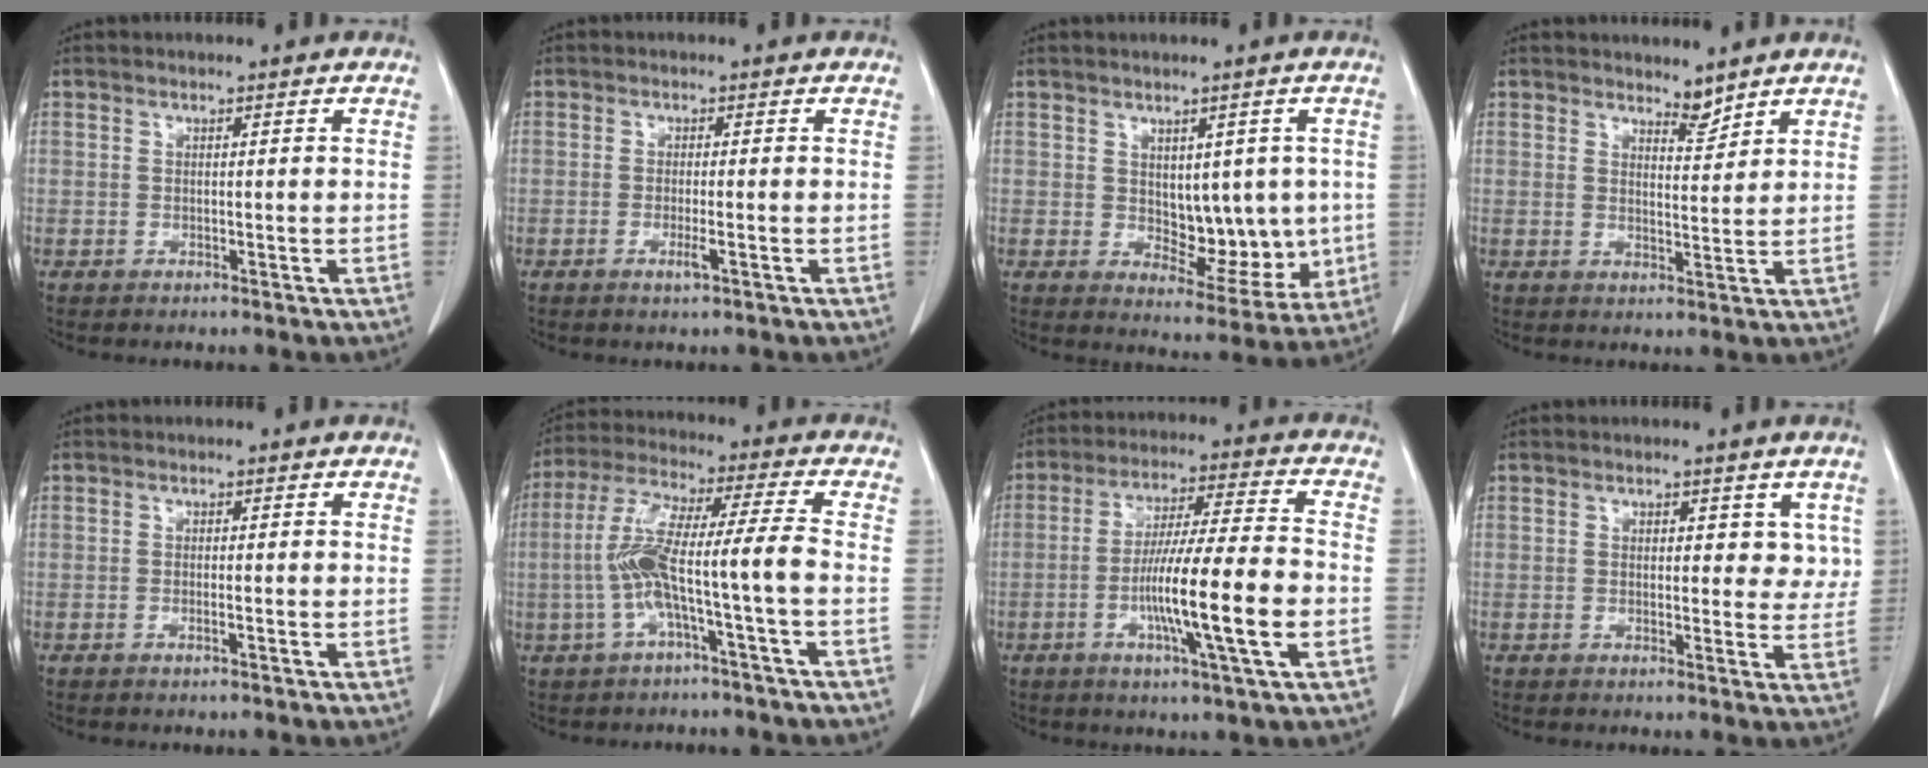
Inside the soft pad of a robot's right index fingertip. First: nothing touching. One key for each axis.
{"total": 1.8, "fx": -0.7, "fy": 0.1, "fz": 1.7, "tx": -0.029, "ty": -0.003, "tz": -0.010}
{"total": 8.2, "fx": 0.5, "fy": 5.0, "fz": 6.5, "tx": -0.065, "ty": 0.001, "tz": 0.029}
{"total": 2.7, "fx": 2.6, "fy": 0.5, "fz": 0.6, "tx": -0.009, "ty": -0.006, "tz": 0.044}
{"total": 0.7, "fx": -0.2, "fy": 0.0, "fz": 0.6, "tx": -0.012, "ty": 0.001, "tz": -0.001}
{"total": 10.1, "fx": -2.3, "fy": -0.5, "fz": 9.8, "tx": -0.202, "ty": 0.027, "tz": -0.044}
{"total": 13.9, "fx": -3.5, "fy": -0.1, "fz": 13.4, "tx": -0.235, "ty": -0.005, "tz": -0.064}
{"total": 3.8, "fx": 1.8, "fy": 2.3, "fz": 2.5, "tx": -0.009, "ty": -0.006, "tz": 0.019}